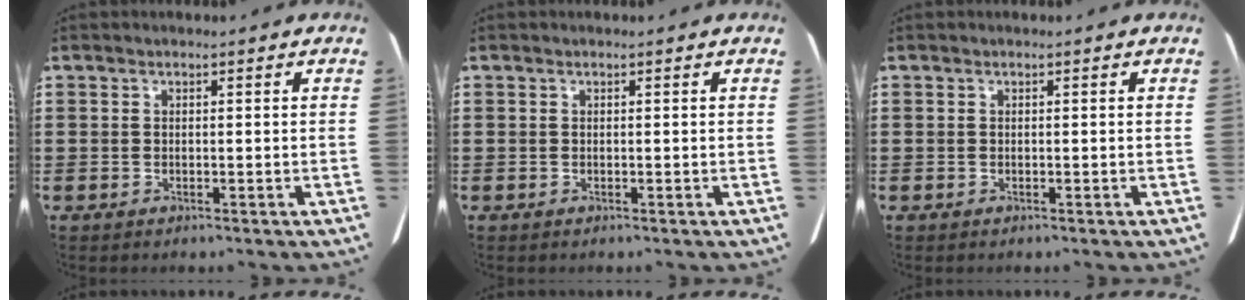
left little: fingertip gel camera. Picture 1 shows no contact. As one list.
[{"total": 0.0}, {"total": 0.0}]